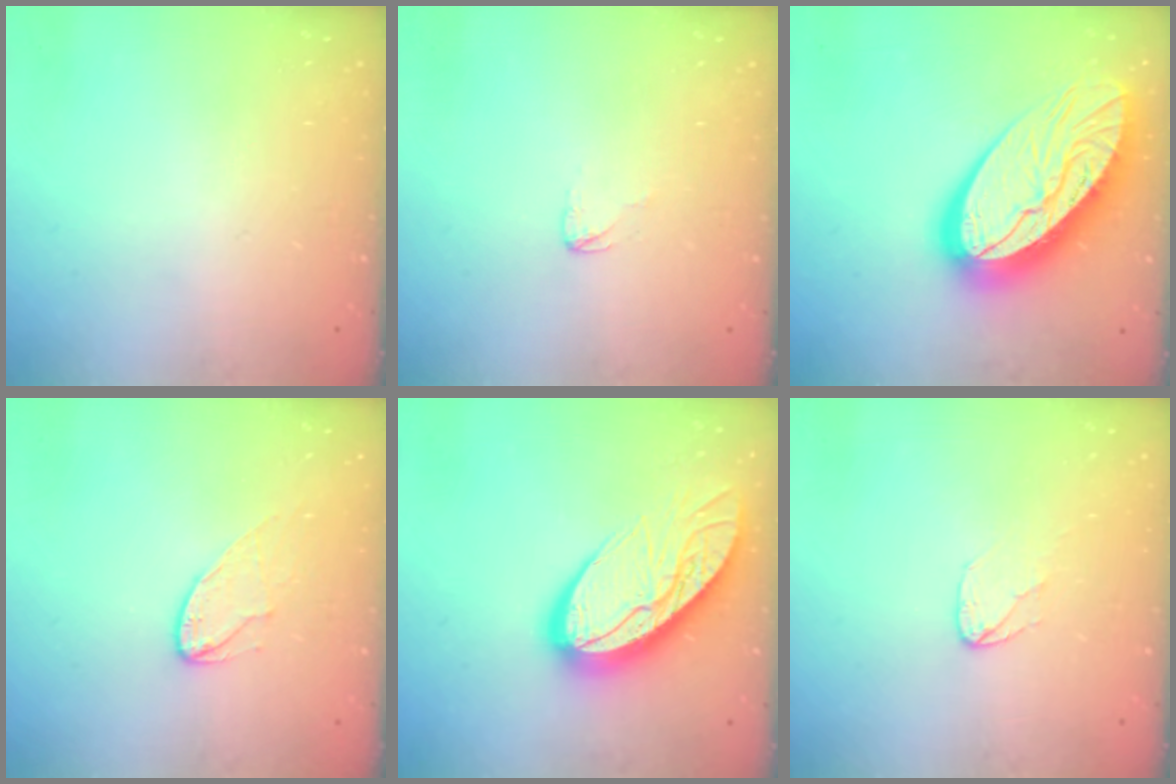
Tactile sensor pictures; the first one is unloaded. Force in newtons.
{"total": 2.4, "press": 2.4, "slide": 0.2}
{"total": 24.2, "press": 24.1, "slide": 2.4}
{"total": 6.9, "press": 6.9, "slide": 0.4}
{"total": 16.0, "press": 15.9, "slide": 1.5}
{"total": 4.5, "press": 4.4, "slide": 0.3}